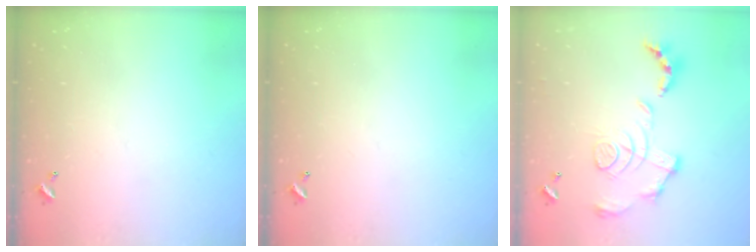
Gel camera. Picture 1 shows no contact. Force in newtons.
{"total": 0.0}
{"total": 1.7, "press": 1.1, "slide": 1.3}